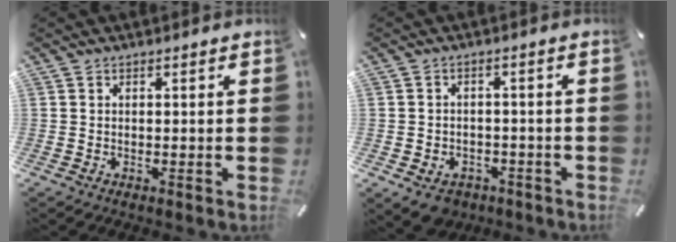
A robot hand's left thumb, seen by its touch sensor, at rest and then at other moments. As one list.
[{"total": 5.1, "force": [-3.2, 3.6, 1.8], "torque": [-0.039, 0.017, -0.061]}]